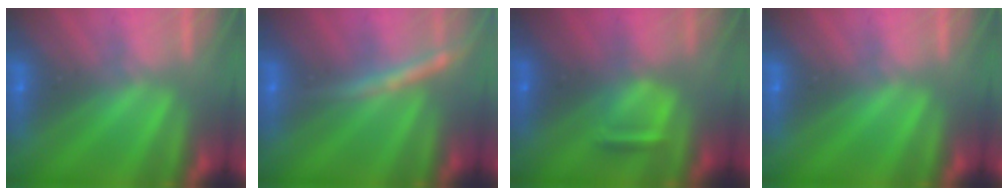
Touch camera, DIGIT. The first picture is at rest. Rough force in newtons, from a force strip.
{"total": 2.7}
{"total": 2.9}
{"total": 0.0}